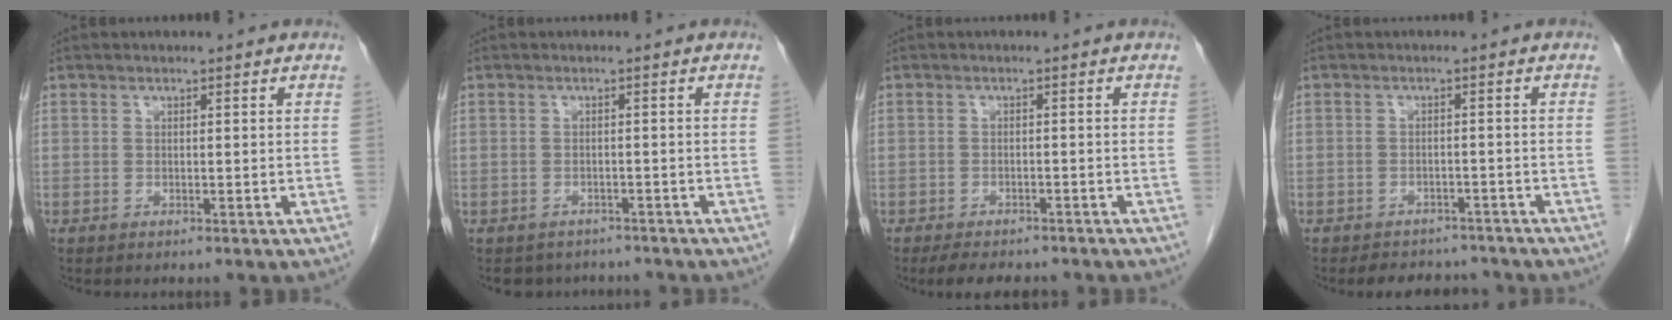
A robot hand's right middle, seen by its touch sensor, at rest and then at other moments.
{"total": 4.8, "force": [-4.2, 2.3, 0.1], "torque": [0.003, 0.005, -0.053]}
{"total": 7.1, "force": [-6.0, 2.6, 2.8], "torque": [-0.038, -0.004, -0.081]}
{"total": 6.3, "force": [-5.7, 2.5, 1.0], "torque": [-0.007, 0.003, -0.071]}